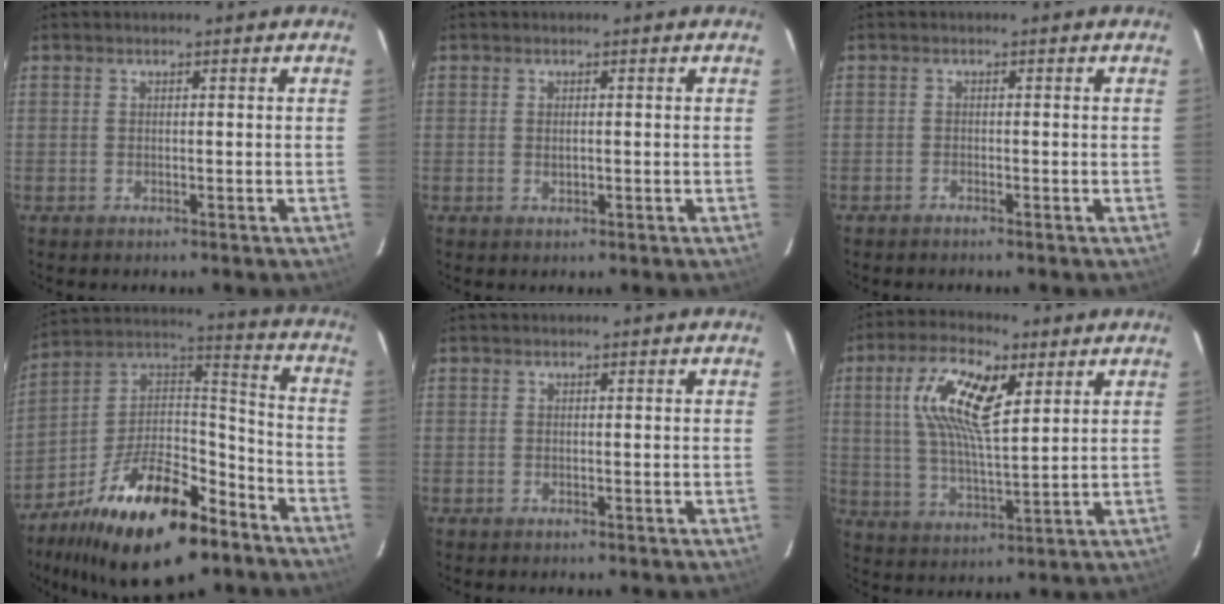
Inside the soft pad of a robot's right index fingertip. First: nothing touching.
{"total": 1.3, "force": [0.0, 0.8, 1.1], "torque": [-0.016, 0.002, 0.003]}
{"total": 1.3, "force": [-1.2, 0.4, 0.5], "torque": [-0.018, -0.001, -0.021]}
{"total": 26.1, "force": [-15.8, 11.3, 17.3], "torque": [-0.320, 0.018, -0.250]}
{"total": 0.0}
{"total": 13.5, "force": [5.1, 4.9, 11.5], "torque": [-0.224, 0.017, 0.096]}